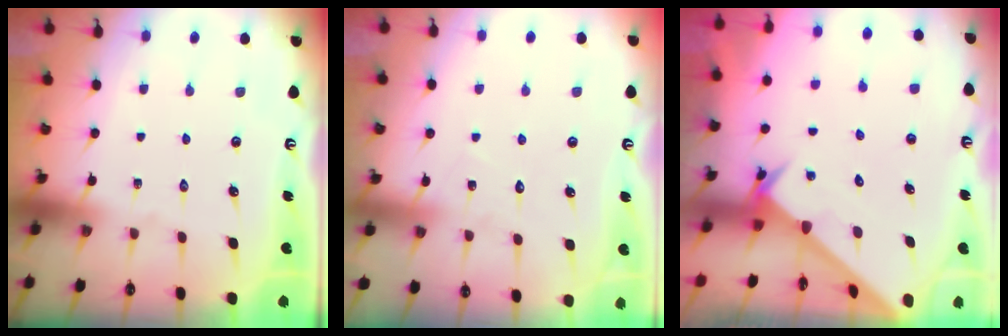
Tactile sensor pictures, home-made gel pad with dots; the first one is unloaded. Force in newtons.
{"total": 5.7, "press": 5.7, "slide": 0.6}
{"total": 2.5, "press": 2.5, "slide": 0.2}